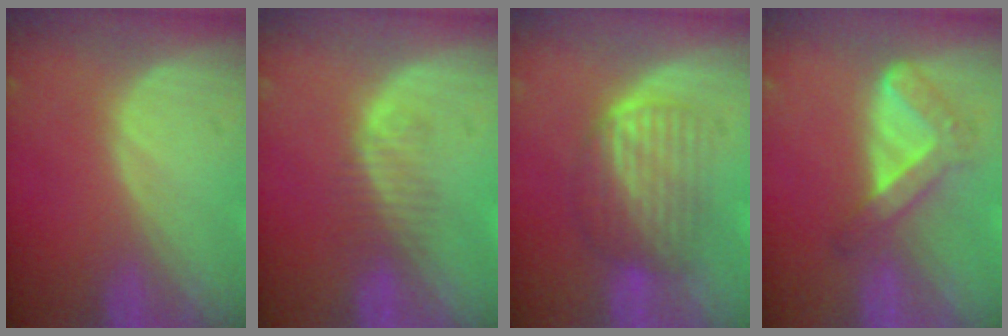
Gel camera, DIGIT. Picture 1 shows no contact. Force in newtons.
{"total": 2.2, "press": 2.0, "slide": 0.9}
{"total": 6.0, "press": 5.8, "slide": 1.5}
{"total": 5.4, "press": 4.7, "slide": 2.7}